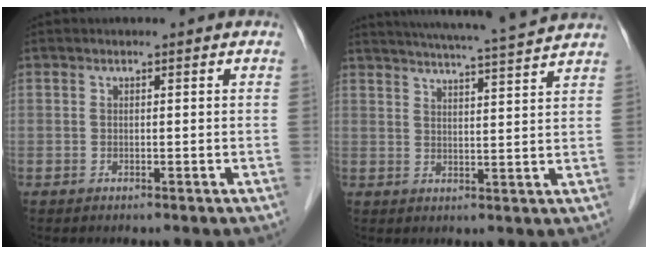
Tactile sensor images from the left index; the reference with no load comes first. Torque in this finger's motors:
{"motor_torque": [-0.82, -1.01, 0.26, 0.08]}